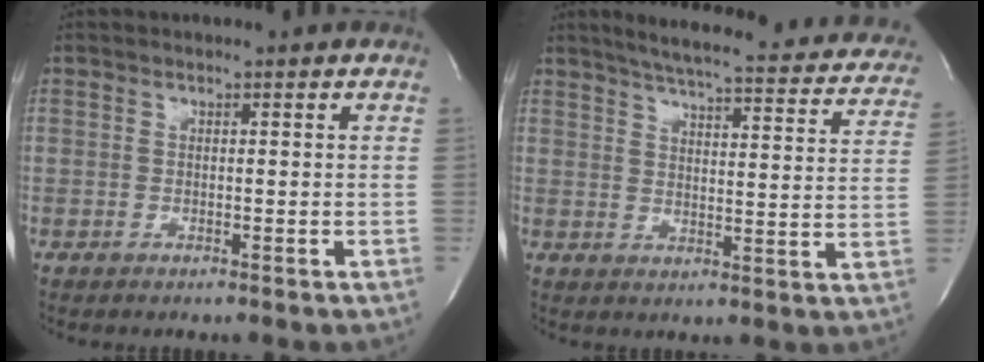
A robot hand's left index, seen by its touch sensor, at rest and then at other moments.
{"total": 24.9, "force": [22.0, 4.1, 11.1], "torque": [-0.157, -0.035, 0.254]}